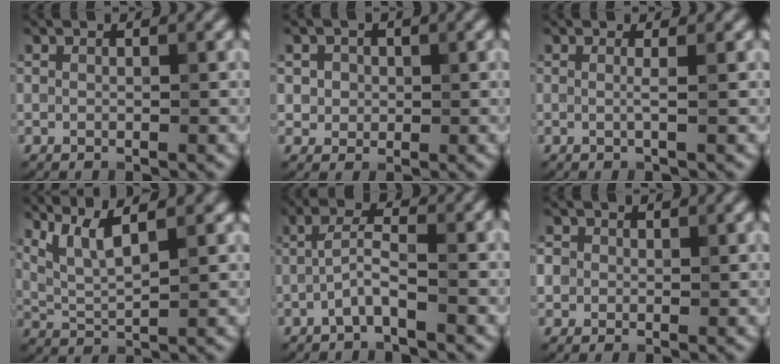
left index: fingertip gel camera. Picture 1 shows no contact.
{"total": 2.0, "force": [0.4, 1.9, 0.7], "torque": [-0.009, -0.003, 0.012]}
{"total": 1.2, "force": [0.0, 0.3, 1.1], "torque": [-0.016, -0.003, -0.008]}
{"total": 4.6, "force": [3.0, 1.2, 3.3], "torque": [-0.064, 0.008, 0.057]}
{"total": 2.7, "force": [-1.2, 0.5, 2.4], "torque": [-0.048, 0.013, -0.031]}
{"total": 2.4, "force": [0.6, 2.2, 0.8], "torque": [-0.009, 0.009, -0.007]}